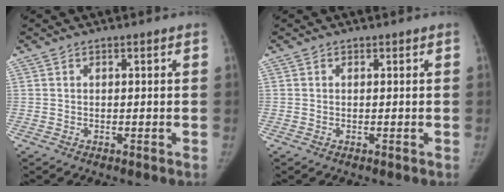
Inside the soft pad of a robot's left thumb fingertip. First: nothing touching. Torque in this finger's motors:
{"motor_torque": [0.07, 0.00, 0.26, -0.26, 0.00]}